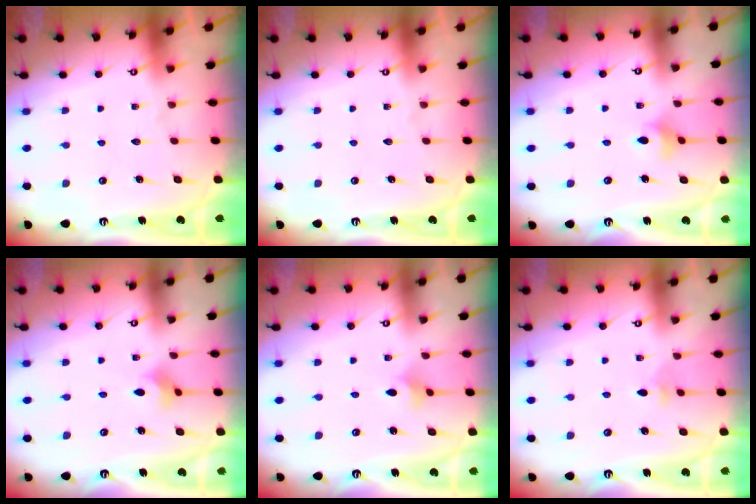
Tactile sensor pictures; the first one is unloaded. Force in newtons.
{"total": 0.0}
{"total": 5.5, "press": 5.4, "slide": 0.9}
{"total": 2.6, "press": 2.5, "slide": 0.6}
{"total": 2.0, "press": 2.0, "slide": 0.4}
{"total": 2.8, "press": 2.7, "slide": 0.8}